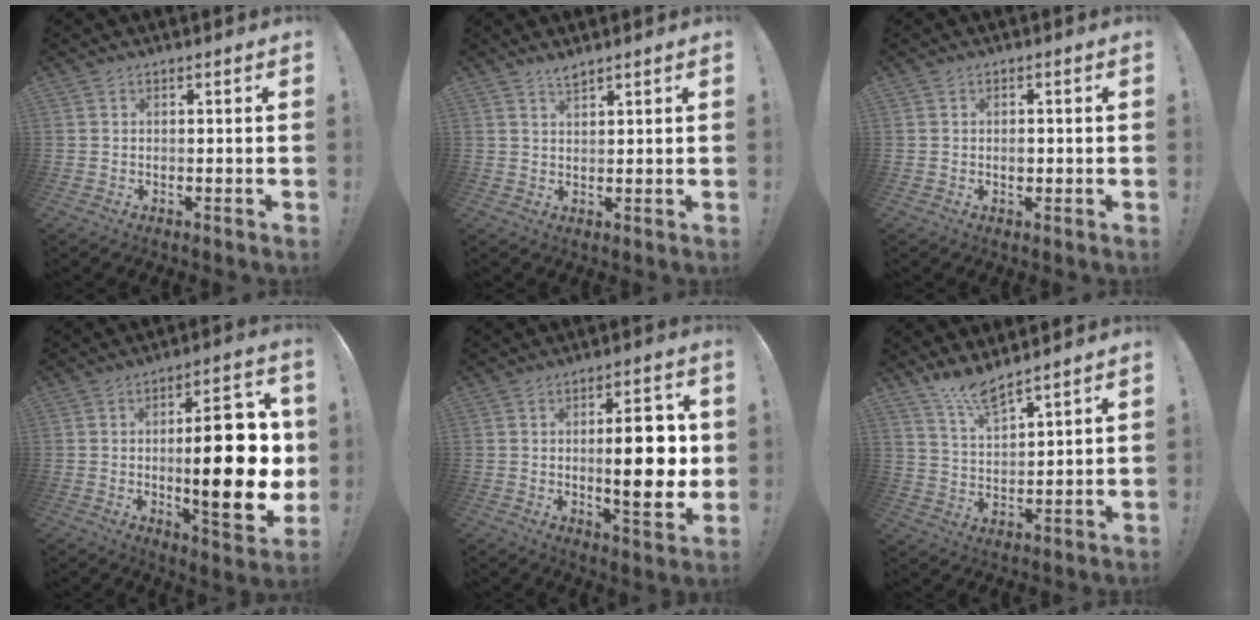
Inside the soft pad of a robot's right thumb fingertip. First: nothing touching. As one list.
[{"total": 2.5, "force": [2.2, 0.3, 1.0], "torque": [-0.009, -0.017, 0.038]}, {"total": 1.7, "force": [-0.4, 1.2, 1.2], "torque": [-0.005, -0.003, -0.010]}, {"total": 22.7, "force": [0.1, 6.6, 21.8], "torque": [-0.313, -0.009, 0.005]}, {"total": 14.7, "force": [0.5, 4.6, 13.9], "torque": [-0.194, -0.007, 0.001]}, {"total": 8.0, "force": [7.0, 1.2, 3.6], "torque": [-0.078, -0.043, 0.129]}]